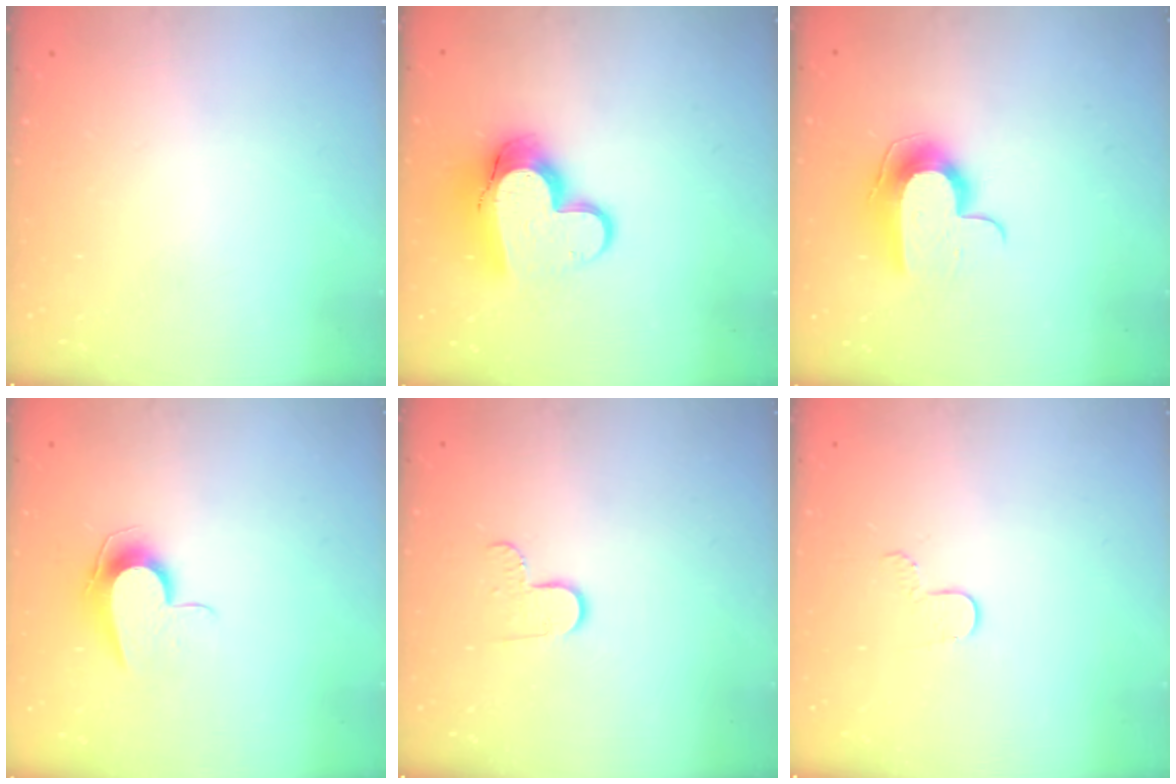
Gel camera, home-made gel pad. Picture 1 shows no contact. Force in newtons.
{"total": 13.7, "press": 13.7, "slide": 1.3}
{"total": 11.8, "press": 11.8, "slide": 0.7}
{"total": 8.4, "press": 8.3, "slide": 0.7}
{"total": 6.0, "press": 6.0, "slide": 0.6}
{"total": 4.9, "press": 4.8, "slide": 0.4}